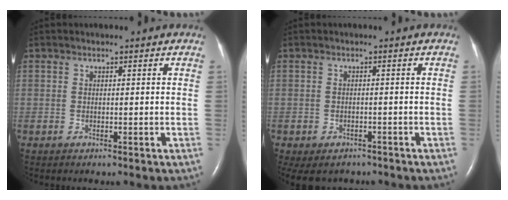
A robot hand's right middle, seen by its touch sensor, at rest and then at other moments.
{"total": 6.2, "force": [-4.8, 3.5, 1.7], "torque": [-0.027, 0.001, -0.061]}